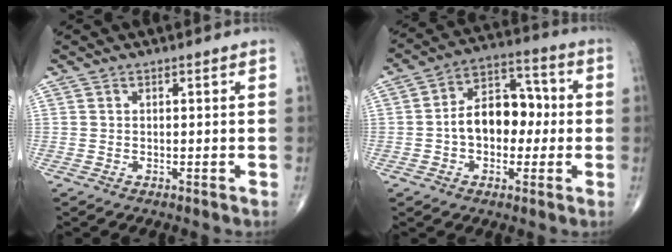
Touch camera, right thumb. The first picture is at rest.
{"total": 12.2, "force": [-0.7, 8.3, 8.9], "torque": [-0.110, 0.042, -0.022]}